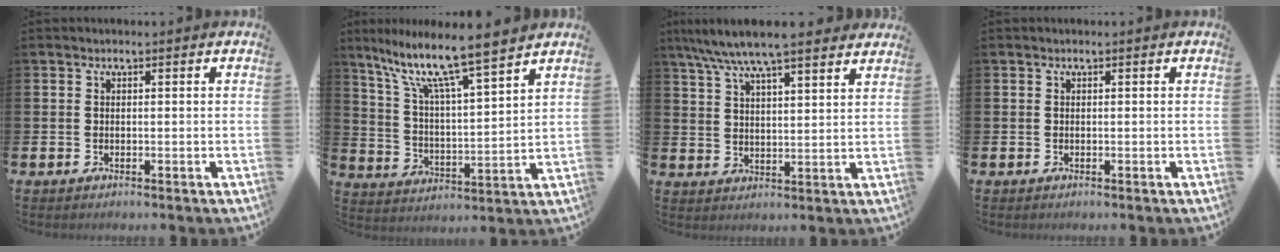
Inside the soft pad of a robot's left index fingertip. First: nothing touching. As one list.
[{"total": 10.8, "force": [9.0, 1.0, 5.7], "torque": [-0.138, -0.055, 0.150]}, {"total": 8.1, "force": [7.4, 0.9, 3.1], "torque": [-0.078, -0.028, 0.132]}, {"total": 0.0}]